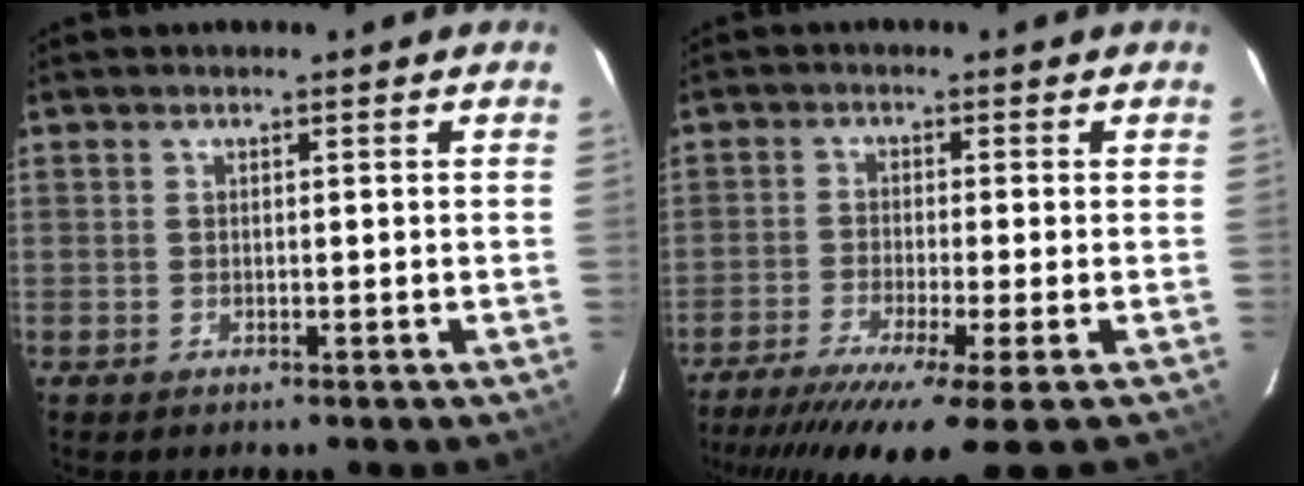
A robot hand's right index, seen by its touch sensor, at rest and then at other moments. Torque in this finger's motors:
{"motor_torque": [1.90, -0.24, 1.01, 0.21]}